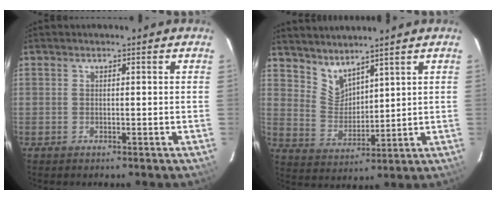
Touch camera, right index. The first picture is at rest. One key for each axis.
{"total": 6.3, "fx": 5.6, "fy": 2.0, "fz": 2.1, "tx": -0.036, "ty": -0.006, "tz": 0.119}